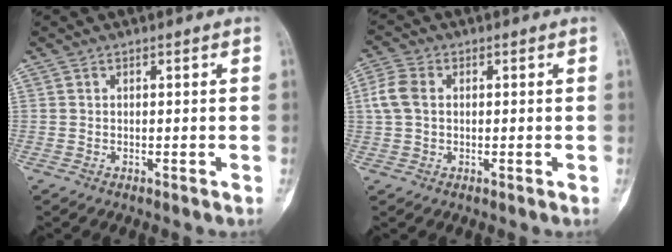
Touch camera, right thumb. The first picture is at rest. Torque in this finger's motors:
{"motor_torque": [0.28, 0.28, 0.01, 0.01, 0.00]}